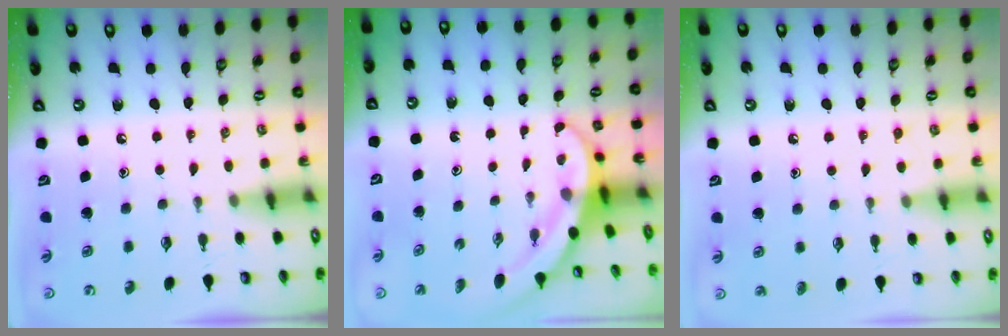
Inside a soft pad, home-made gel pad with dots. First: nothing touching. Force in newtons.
{"total": 3.9, "press": 3.9, "slide": 0.2}
{"total": 5.4, "press": 5.4, "slide": 0.7}